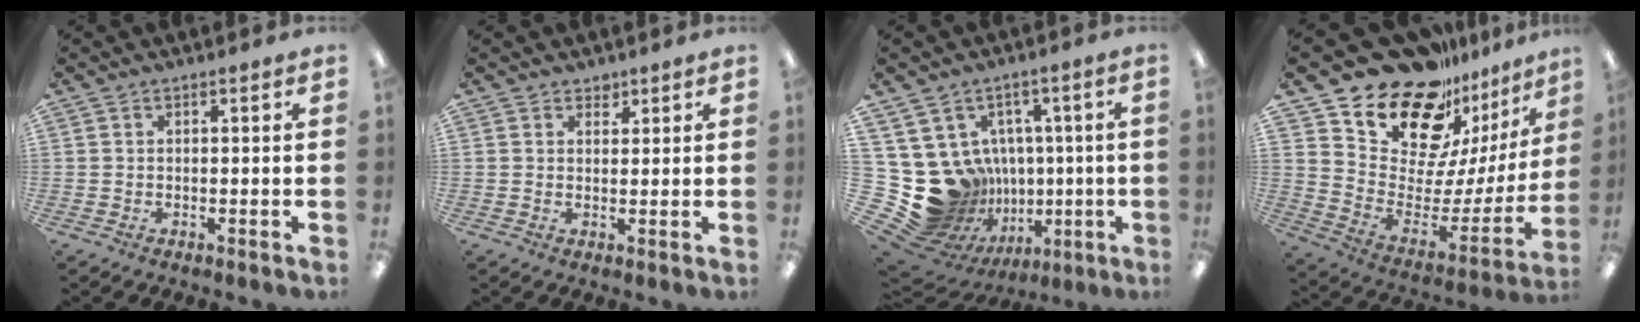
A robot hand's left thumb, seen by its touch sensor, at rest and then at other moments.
{"total": 2.0, "force": [1.6, 1.1, 0.2], "torque": [0.003, -0.005, 0.030]}
{"total": 18.0, "force": [-1.6, 16.8, 6.4], "torque": [-0.147, -0.019, 0.026]}
{"total": 22.0, "force": [17.4, 10.4, 8.5], "torque": [-0.141, -0.135, 0.316]}